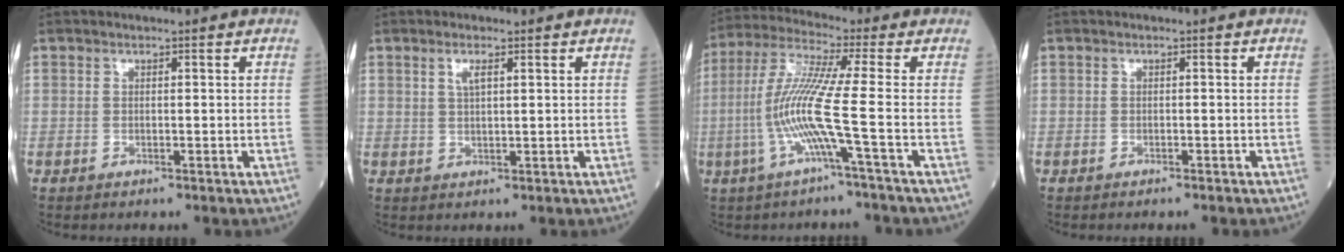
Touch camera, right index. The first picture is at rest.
{"total": 2.1, "force": [1.0, 0.4, 1.8], "torque": [-0.037, 0.001, 0.021]}
{"total": 9.7, "force": [-2.6, -1.3, 9.3], "torque": [-0.201, 0.004, -0.058]}
{"total": 1.1, "force": [-1.0, 0.0, 0.5], "torque": [-0.008, -0.001, -0.011]}